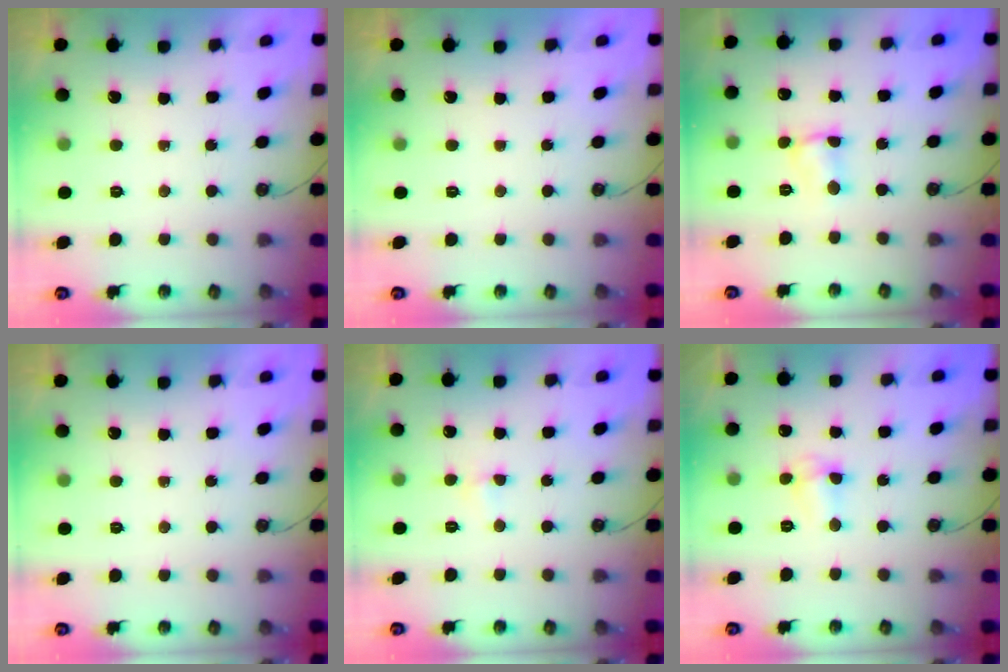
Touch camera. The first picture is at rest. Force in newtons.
{"total": 0.0}
{"total": 2.8, "press": 2.8, "slide": 0.3}
{"total": 0.0}
{"total": 3.0, "press": 2.9, "slide": 0.5}
{"total": 2.9, "press": 2.9, "slide": 0.3}